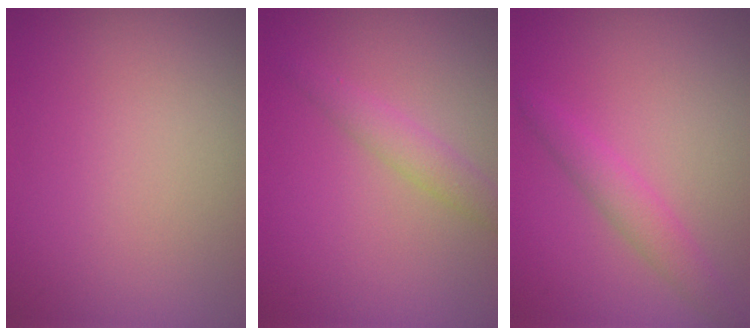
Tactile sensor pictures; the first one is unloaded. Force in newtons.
{"total": 1.9, "press": 1.9, "slide": 0.1}
{"total": 2.2, "press": 2.2, "slide": 0.1}